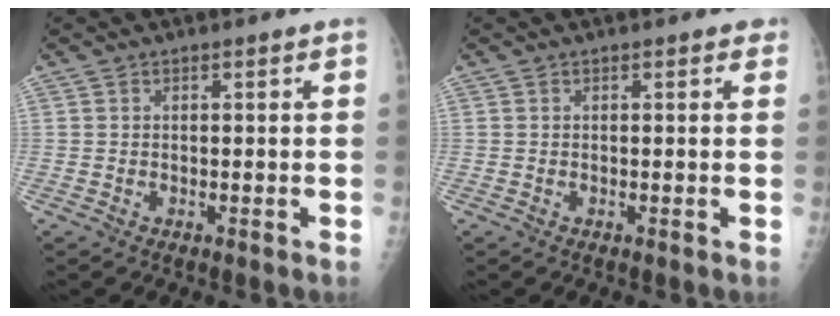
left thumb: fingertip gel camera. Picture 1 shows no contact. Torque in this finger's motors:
{"motor_torque": [0.05, 0.17, 0.13, 0.03, 0.00]}